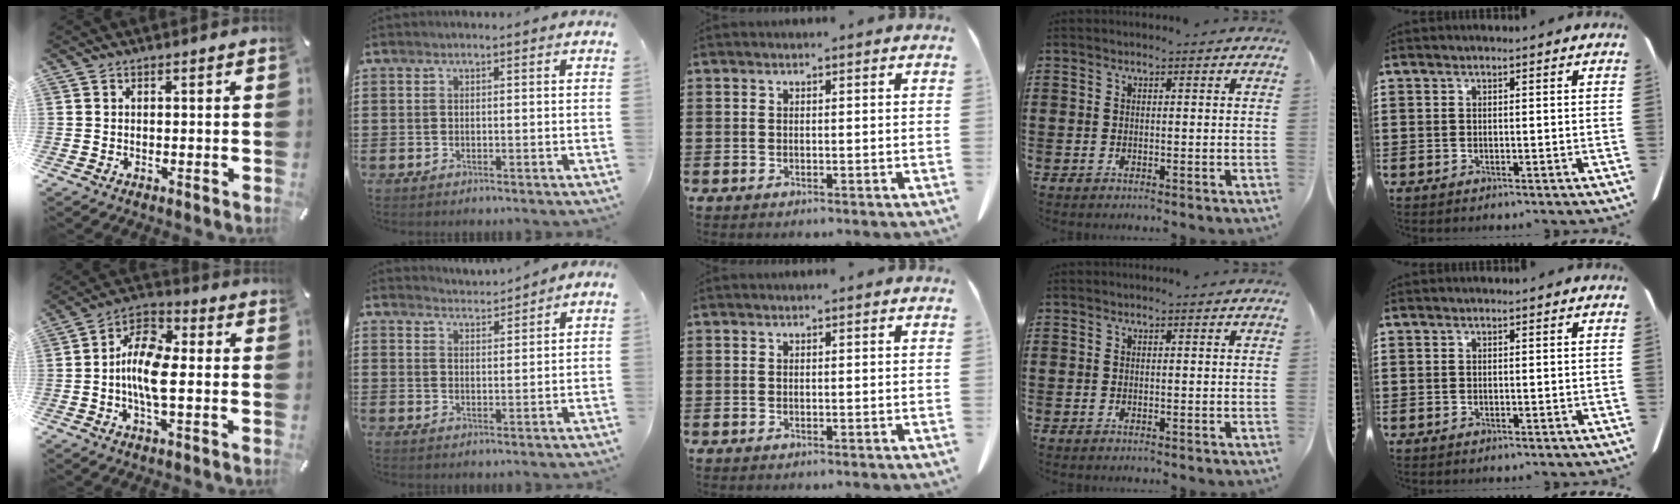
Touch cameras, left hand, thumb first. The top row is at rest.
{"thumb": {"total": 10.9, "force": [-1.4, 5.3, 9.4], "torque": [-0.192, 0.009, -0.024]}, "index": {"total": 2.6, "force": [2.6, -0.2, -0.1], "torque": [-0.006, -0.008, 0.048]}}